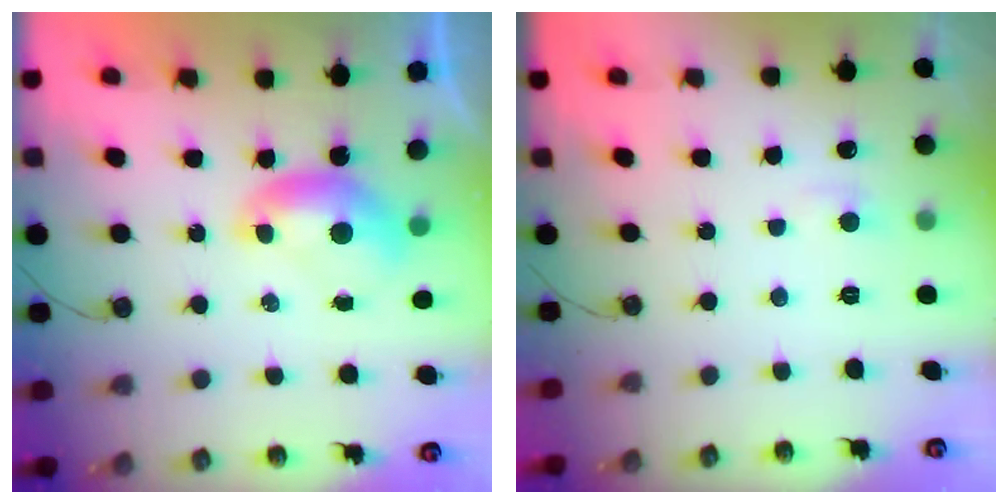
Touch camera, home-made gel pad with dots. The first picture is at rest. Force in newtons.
{"total": 1.4, "press": 1.3, "slide": 0.6}